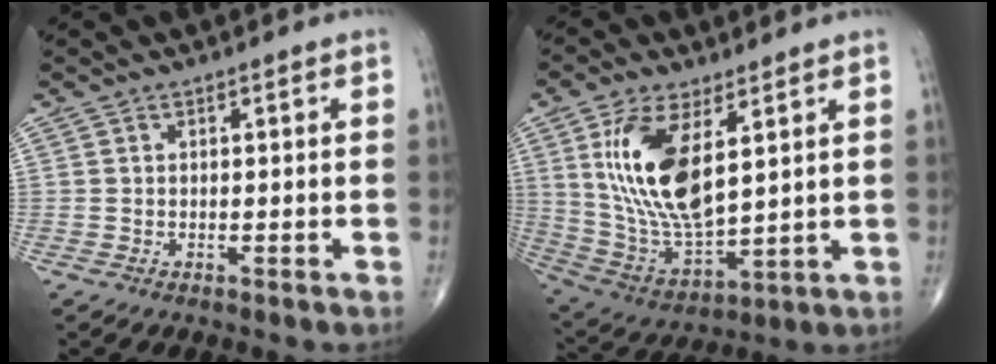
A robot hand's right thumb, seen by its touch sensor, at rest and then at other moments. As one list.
[{"total": 17.0, "force": [5.2, 7.6, 14.3], "torque": [-0.272, -0.025, 0.114]}]